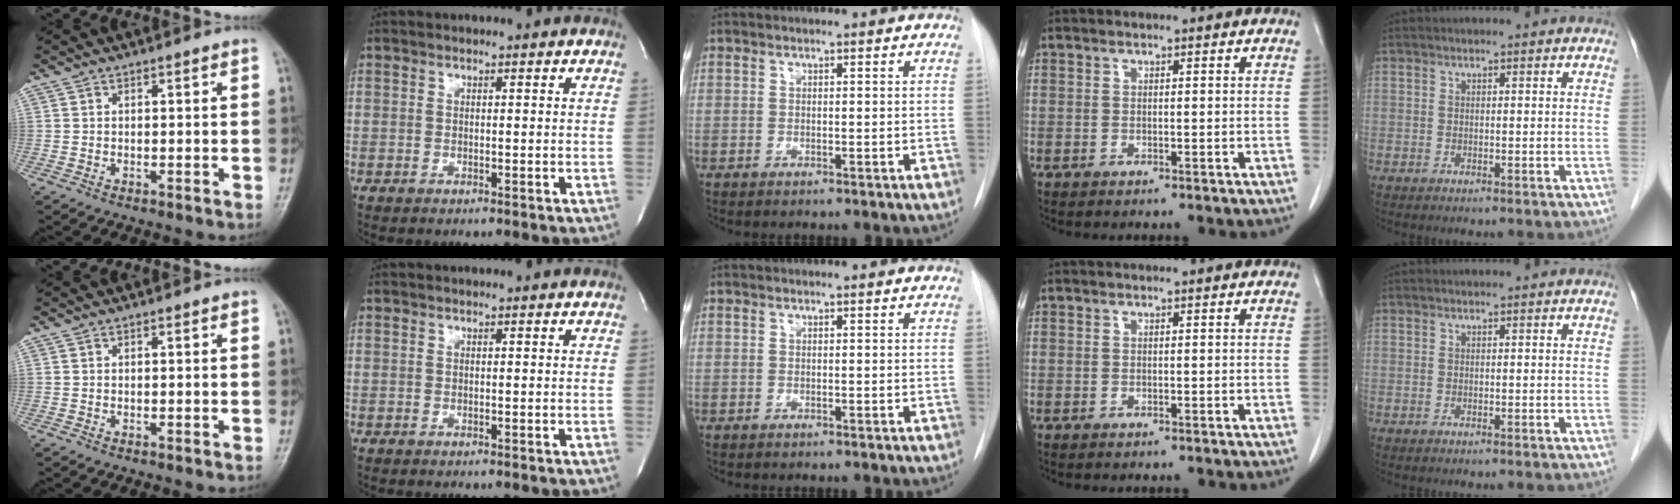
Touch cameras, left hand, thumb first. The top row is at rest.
{}